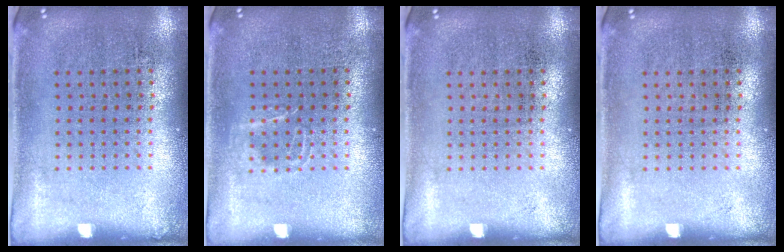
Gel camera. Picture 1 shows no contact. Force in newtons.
{"total": 1.1, "press": 1.0, "slide": 0.3}
{"total": 0.0}
{"total": 0.0}